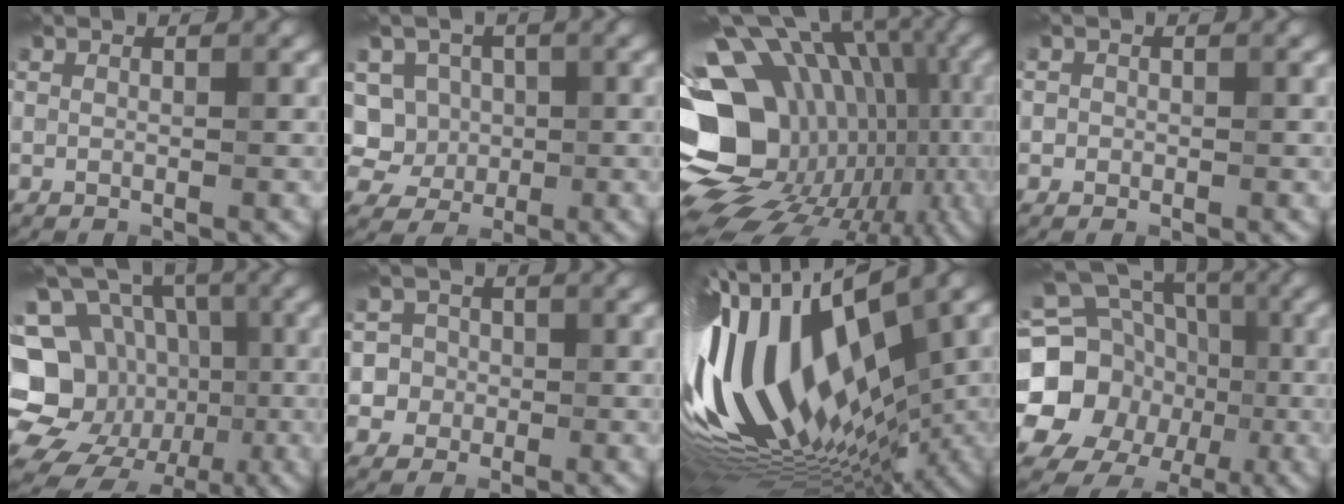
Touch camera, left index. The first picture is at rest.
{"total": 6.4, "force": [0.6, 6.0, 2.1], "torque": [-0.037, 0.026, -0.002]}
{"total": 19.3, "force": [-4.2, 14.6, 11.9], "torque": [-0.185, 0.024, -0.044]}
{"total": 0.7, "force": [-0.1, 0.7, 0.1], "torque": [0.004, -0.003, -0.006]}
{"total": 17.2, "force": [-2.9, 15.2, 7.5], "torque": [-0.162, 0.015, -0.053]}
{"total": 4.8, "force": [-0.3, 4.7, 0.8], "torque": [0.007, 0.023, -0.020]}
{"total": 18.4, "force": [0.3, 7.5, 16.8], "torque": [-0.320, -0.002, 0.000]}
{"total": 21.0, "force": [-1.6, 19.2, 8.4], "torque": [-0.200, 0.004, -0.055]}